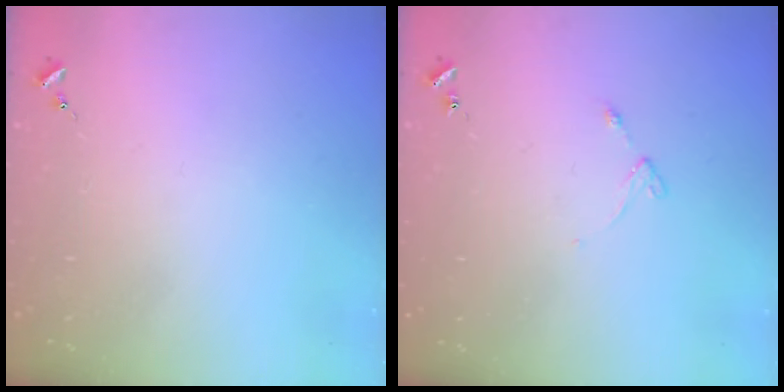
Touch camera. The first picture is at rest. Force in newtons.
{"total": 4.3, "press": 4.2, "slide": 0.5}